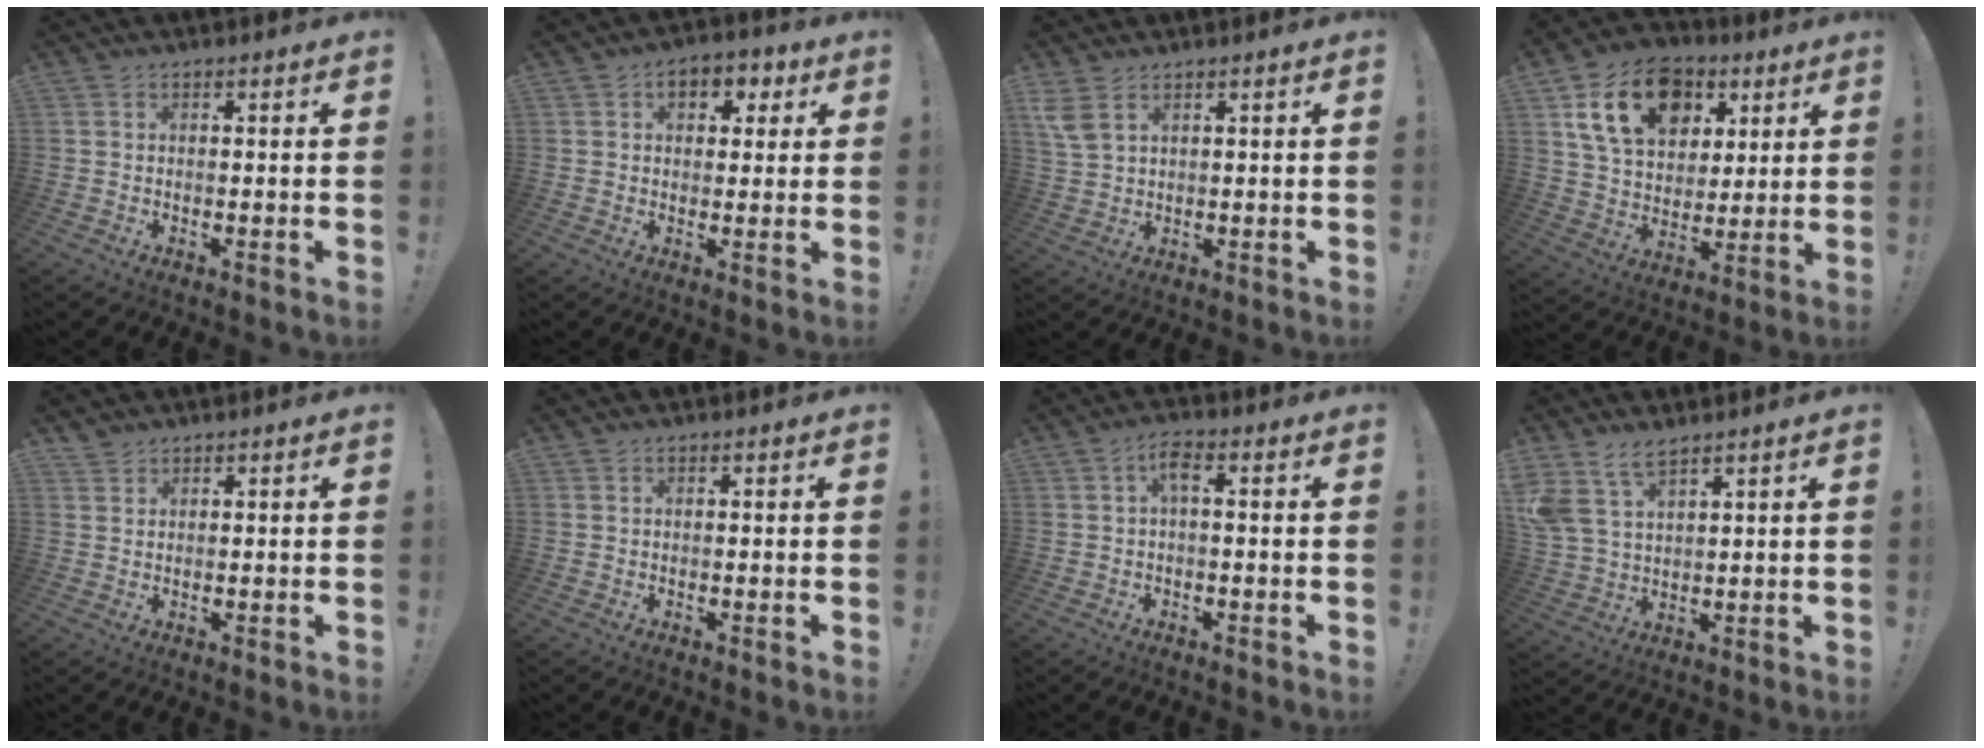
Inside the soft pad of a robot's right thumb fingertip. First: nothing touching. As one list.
[{"total": 6.6, "force": [2.3, 4.6, 4.1], "torque": [-0.045, -0.002, 0.036]}, {"total": 5.3, "force": [3.2, 2.5, 3.4], "torque": [-0.074, -0.013, 0.063]}, {"total": 19.1, "force": [8.1, 13.4, 10.9], "torque": [-0.176, -0.022, 0.154]}, {"total": 2.1, "force": [1.9, 0.8, 0.1], "torque": [0.000, -0.010, 0.037]}, {"total": 0.0}, {"total": 4.0, "force": [0.6, 1.3, 3.8], "torque": [-0.079, 0.010, 0.009]}, {"total": 8.9, "force": [6.5, 4.2, 4.3], "torque": [-0.085, -0.026, 0.131]}]